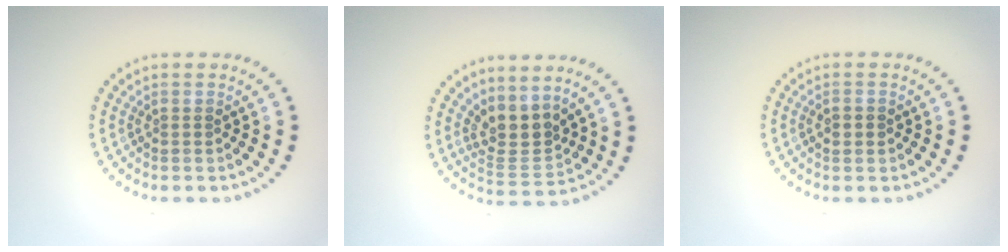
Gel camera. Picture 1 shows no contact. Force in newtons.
{"total": 3.2, "press": 2.4, "slide": 2.1}
{"total": 1.8, "press": 1.8, "slide": 0.1}